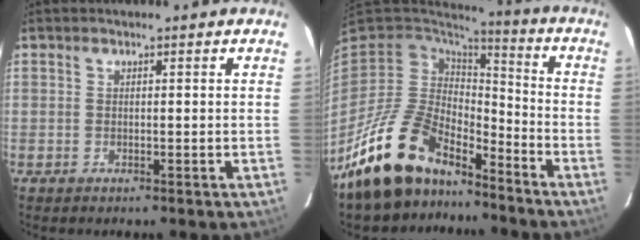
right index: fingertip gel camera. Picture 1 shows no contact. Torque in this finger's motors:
{"motor_torque": [0.81, -0.67, 0.82, 0.21]}